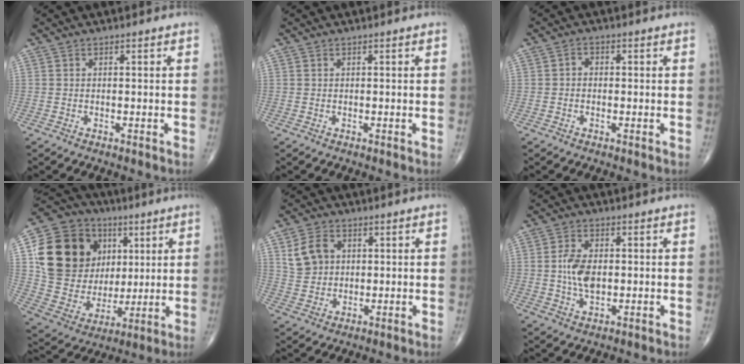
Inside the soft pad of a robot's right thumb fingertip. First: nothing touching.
{"total": 0.0}
{"total": 1.6, "force": [0.0, 1.4, 0.9], "torque": [-0.006, 0.010, -0.003]}
{"total": 23.6, "force": [6.2, 19.1, 12.4], "torque": [-0.202, 0.020, 0.133]}
{"total": 7.2, "force": [2.4, 5.7, 3.8], "torque": [-0.052, -0.003, 0.049]}
{"total": 6.8, "force": [0.3, 4.0, 5.5], "torque": [-0.103, -0.002, 0.007]}